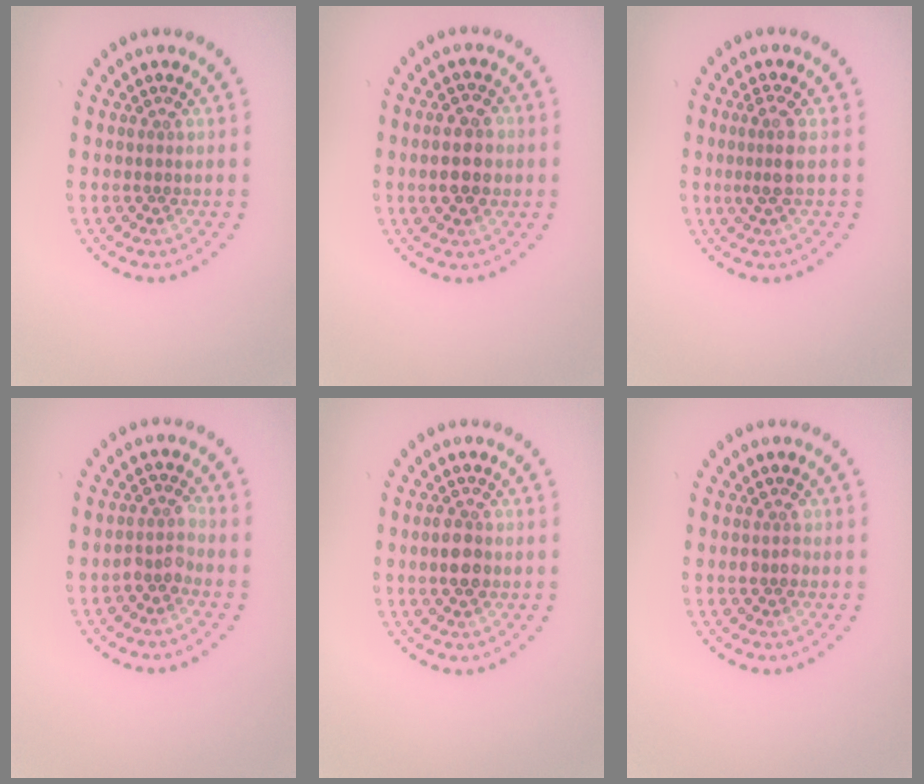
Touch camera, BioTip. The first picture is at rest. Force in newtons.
{"total": 3.7, "press": 3.7, "slide": 0.1}
{"total": 2.1, "press": 1.7, "slide": 1.1}
{"total": 1.7, "press": 1.4, "slide": 1.1}
{"total": 2.7, "press": 2.7, "slide": 0.2}
{"total": 1.4, "press": 1.4, "slide": 0.2}